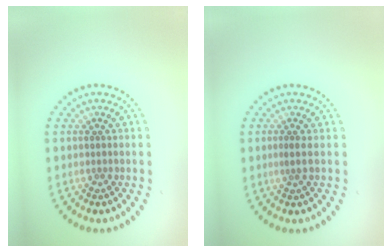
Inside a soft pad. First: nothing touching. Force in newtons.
{"total": 0.7, "press": 0.4, "slide": 0.5}